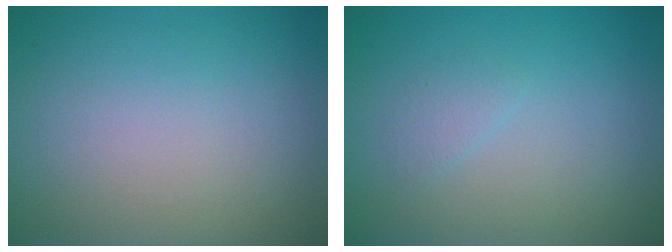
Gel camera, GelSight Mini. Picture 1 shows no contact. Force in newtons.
{"total": 0.9, "press": 0.9, "slide": 0.0}